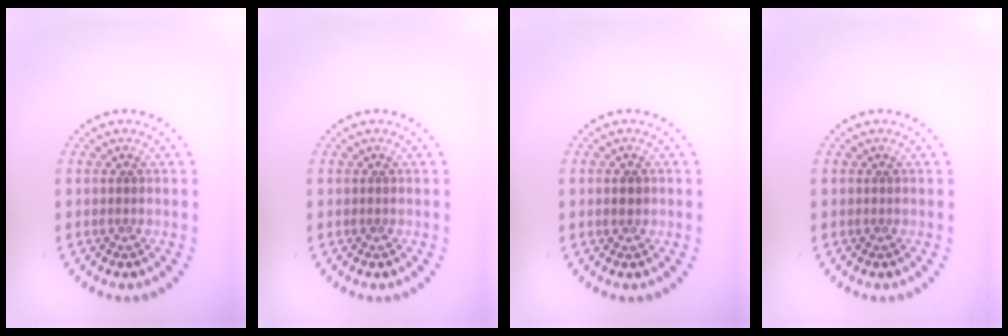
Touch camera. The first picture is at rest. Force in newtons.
{"total": 0.0}
{"total": 1.3, "press": 1.3, "slide": 0.1}
{"total": 0.0}